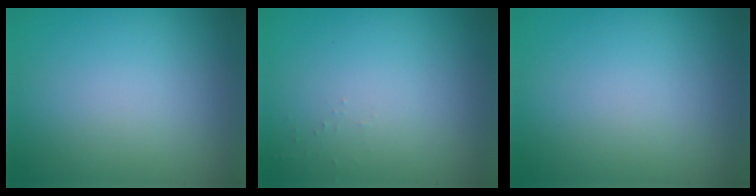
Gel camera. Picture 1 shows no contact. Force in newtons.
{"total": 0.5, "press": 0.5, "slide": 0.2}
{"total": 0.0}